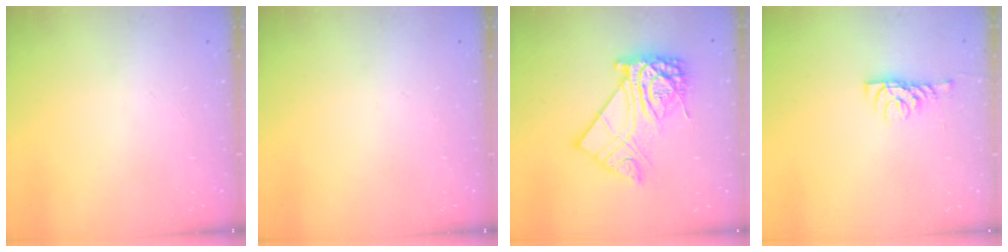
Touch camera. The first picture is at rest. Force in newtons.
{"total": 0.0}
{"total": 15.8, "press": 15.7, "slide": 1.3}
{"total": 6.1, "press": 6.1, "slide": 0.4}